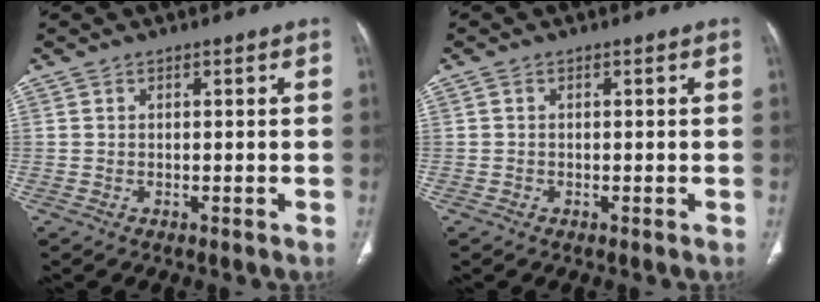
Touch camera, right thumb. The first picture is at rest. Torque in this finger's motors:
{"motor_torque": [-0.66, -0.21, -0.10, 0.11, -0.02]}